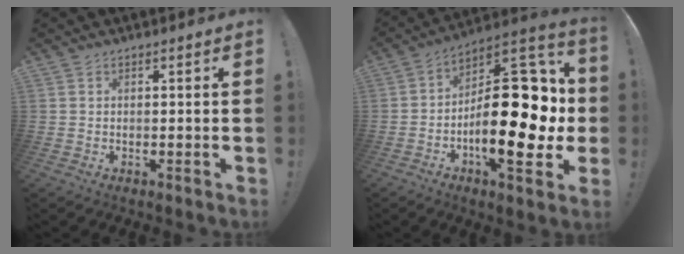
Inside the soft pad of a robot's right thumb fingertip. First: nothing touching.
{"total": 27.5, "force": [-3.7, 12.6, 24.2], "torque": [-0.356, 0.014, -0.046]}